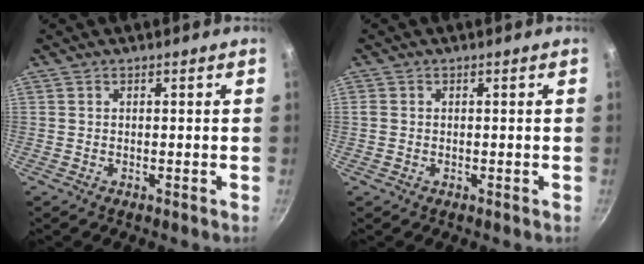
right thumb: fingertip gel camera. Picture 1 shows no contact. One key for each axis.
{"total": 1.3, "fx": 0.0, "fy": 1.2, "fz": 0.6, "tx": -0.010, "ty": 0.003, "tz": -0.001}